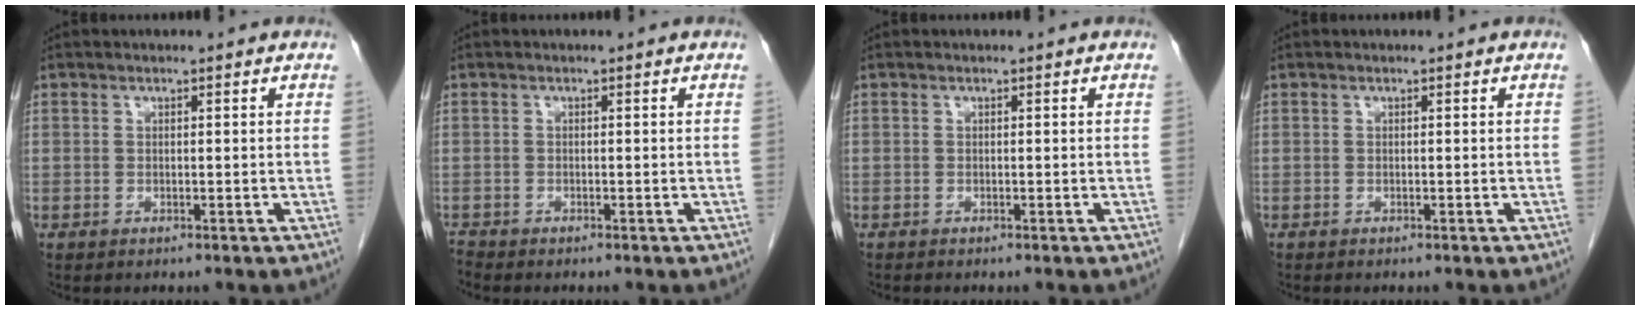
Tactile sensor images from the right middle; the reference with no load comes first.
{"total": 0.8, "force": [-0.8, -0.1, -0.2], "torque": [-0.002, -0.006, -0.017]}
{"total": 0.0}
{"total": 0.0}